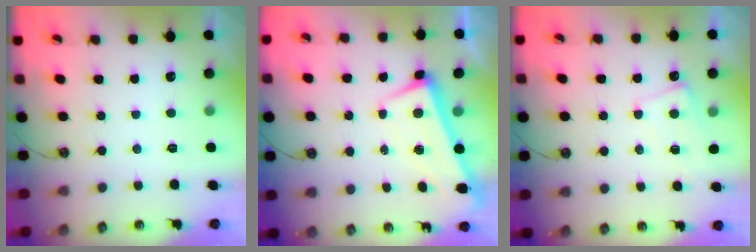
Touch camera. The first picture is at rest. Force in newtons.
{"total": 1.5, "press": 0.4, "slide": 1.4}
{"total": 0.0}